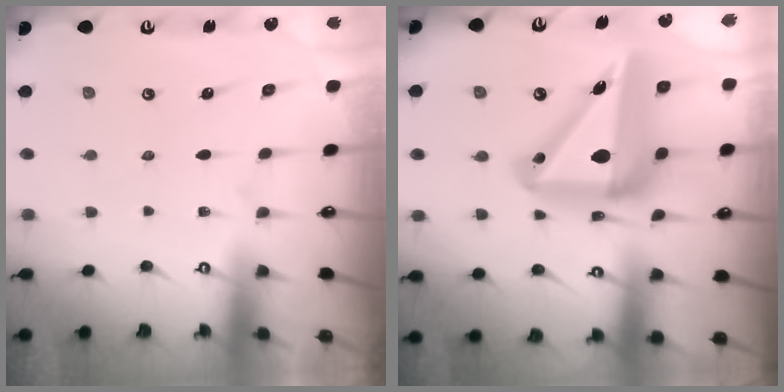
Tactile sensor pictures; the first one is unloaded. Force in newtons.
{"total": 20.8, "press": 20.6, "slide": 2.8}